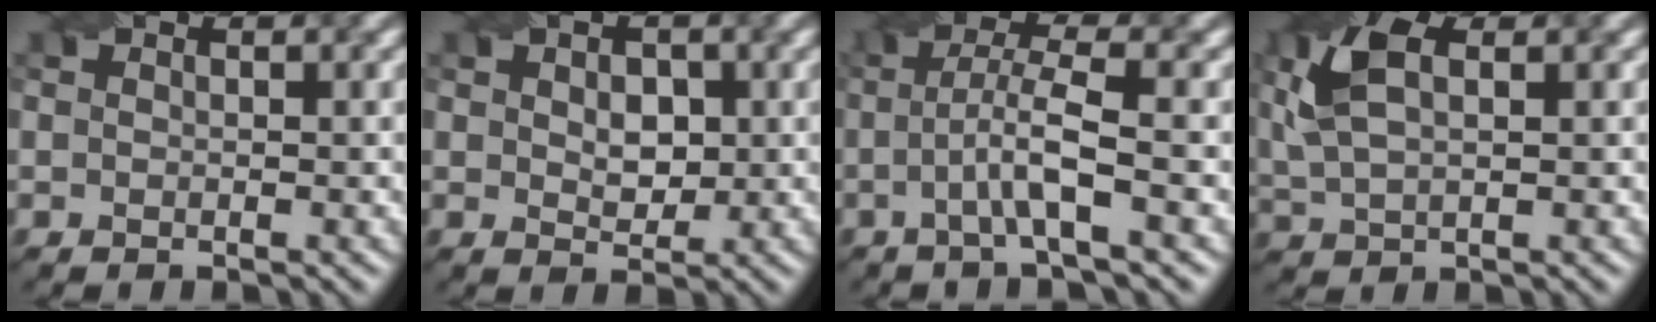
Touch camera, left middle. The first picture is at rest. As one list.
[{"total": 2.9, "force": [0.4, 2.0, 2.1], "torque": [-0.032, 0.000, 0.007]}, {"total": 4.1, "force": [-0.8, 0.5, 4.0], "torque": [-0.075, 0.007, -0.020]}, {"total": 5.6, "force": [1.9, 2.8, 4.4], "torque": [-0.112, 0.012, 0.037]}]